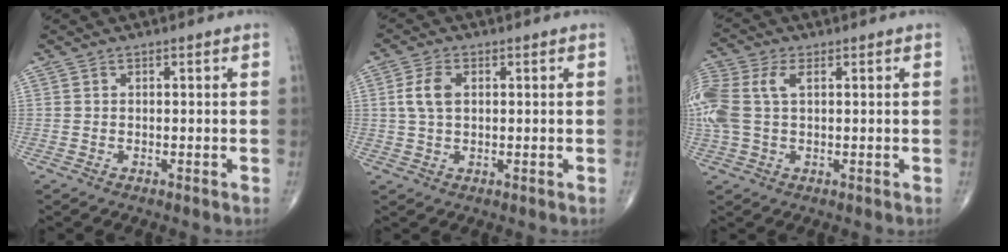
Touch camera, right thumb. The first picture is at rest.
{"total": 4.7, "force": [0.9, 2.8, 3.7], "torque": [-0.083, 0.005, 0.015]}
{"total": 10.9, "force": [2.2, 6.4, 8.6], "torque": [-0.245, 0.027, 0.047]}